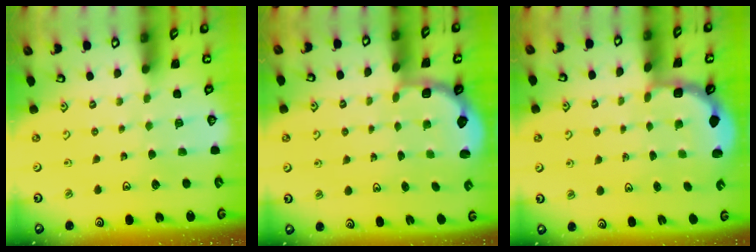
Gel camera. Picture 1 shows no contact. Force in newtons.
{"total": 2.9, "press": 2.4, "slide": 1.6}
{"total": 2.7, "press": 2.3, "slide": 1.4}